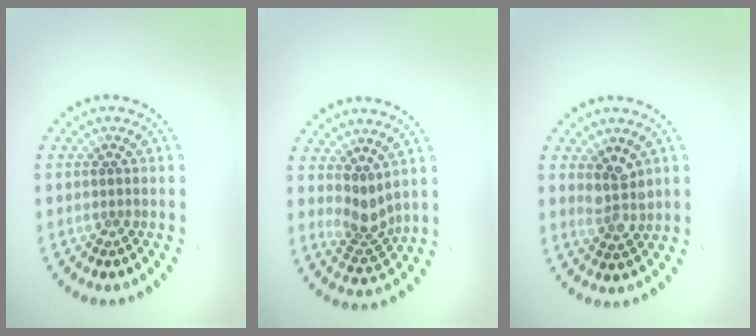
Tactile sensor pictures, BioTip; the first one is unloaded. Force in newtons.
{"total": 2.5, "press": 1.9, "slide": 1.7}
{"total": 2.5, "press": 2.1, "slide": 1.3}